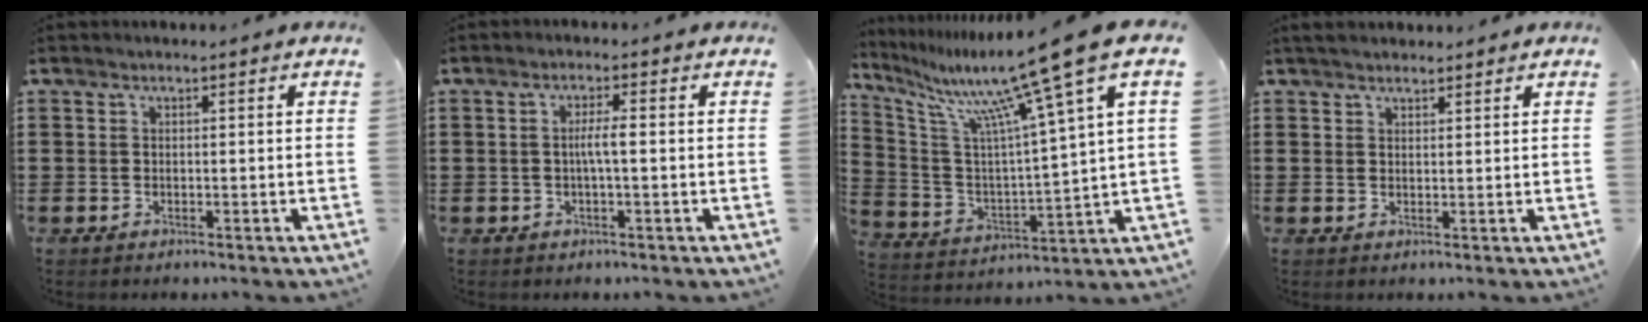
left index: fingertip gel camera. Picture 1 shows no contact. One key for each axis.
{"total": 2.8, "fx": -0.3, "fy": 0.3, "fz": 2.7, "tx": -0.052, "ty": 0.001, "tz": -0.007}
{"total": 14.0, "fx": 10.1, "fy": -0.3, "fz": 9.7, "tx": -0.208, "ty": -0.068, "tz": 0.155}
{"total": 1.7, "fx": 1.5, "fy": 0.5, "fz": 0.3, "tx": -0.009, "ty": 0.005, "tz": 0.030}